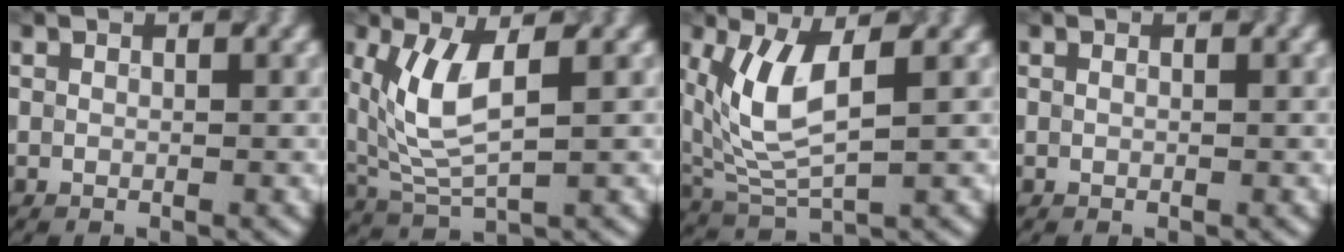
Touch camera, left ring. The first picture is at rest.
{"total": 6.2, "force": [1.4, 2.5, 5.4], "torque": [-0.125, 0.001, 0.040]}
{"total": 6.9, "force": [1.6, 2.9, 6.0], "torque": [-0.139, 0.000, 0.042]}
{"total": 0.0}